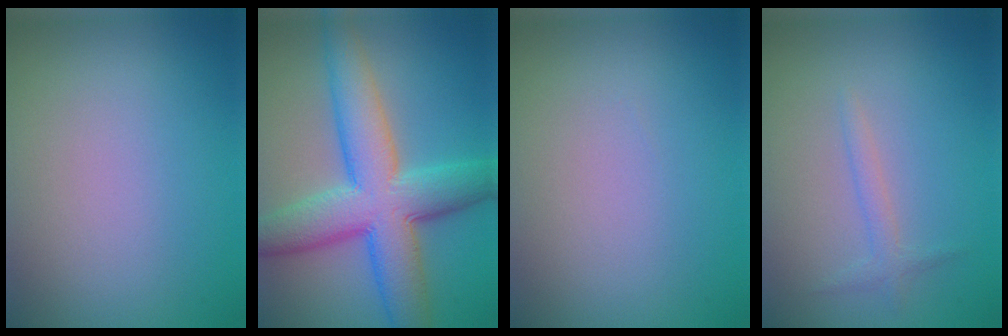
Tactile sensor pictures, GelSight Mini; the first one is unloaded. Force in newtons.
{"total": 9.7, "press": 9.6, "slide": 0.2}
{"total": 0.0}
{"total": 1.3, "press": 1.3, "slide": 0.0}